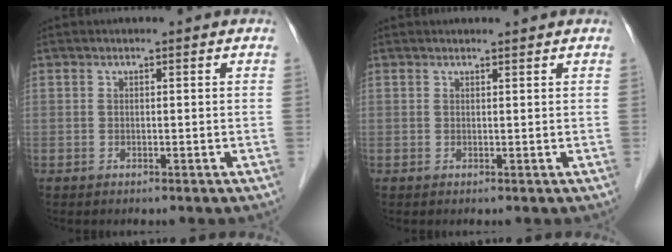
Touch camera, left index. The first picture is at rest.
{"total": 1.1, "force": [1.1, 0.2, 0.2], "torque": [-0.009, 0.006, 0.016]}